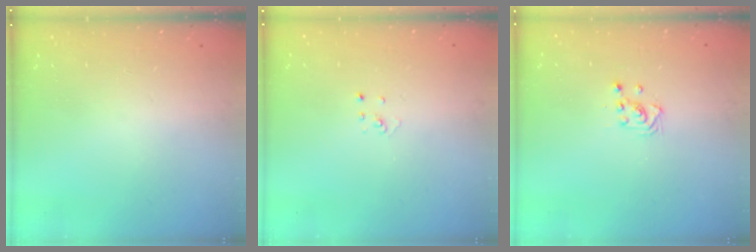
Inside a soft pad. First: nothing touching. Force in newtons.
{"total": 2.1, "press": 2.1, "slide": 0.1}
{"total": 2.9, "press": 2.8, "slide": 0.3}